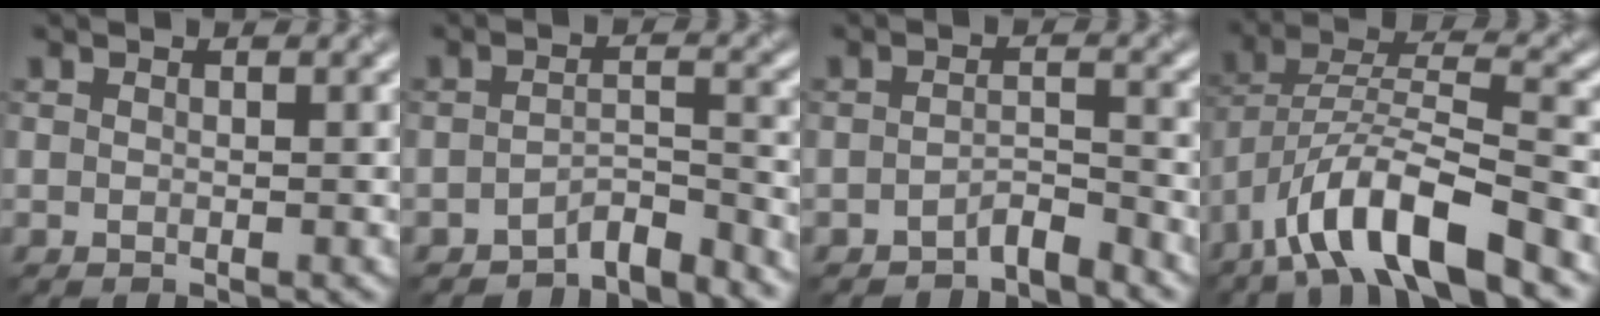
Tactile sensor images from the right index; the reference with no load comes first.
{"total": 3.4, "force": [-3.1, 0.6, 1.3], "torque": [-0.017, 0.008, -0.056]}
{"total": 2.0, "force": [-1.8, 0.4, 0.8], "torque": [-0.014, 0.008, -0.034]}
{"total": 9.3, "force": [-5.9, 2.3, 6.8], "torque": [-0.116, 0.011, -0.108]}